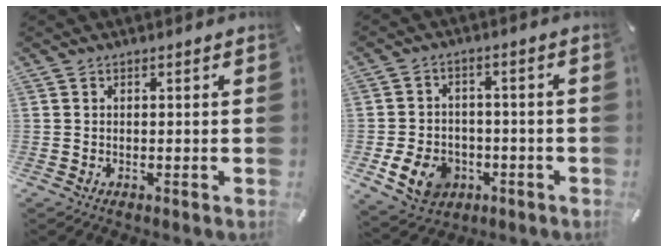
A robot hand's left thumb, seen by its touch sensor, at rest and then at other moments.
{"total": 10.0, "force": [-3.7, 7.8, 5.0], "torque": [-0.102, 0.018, -0.068]}